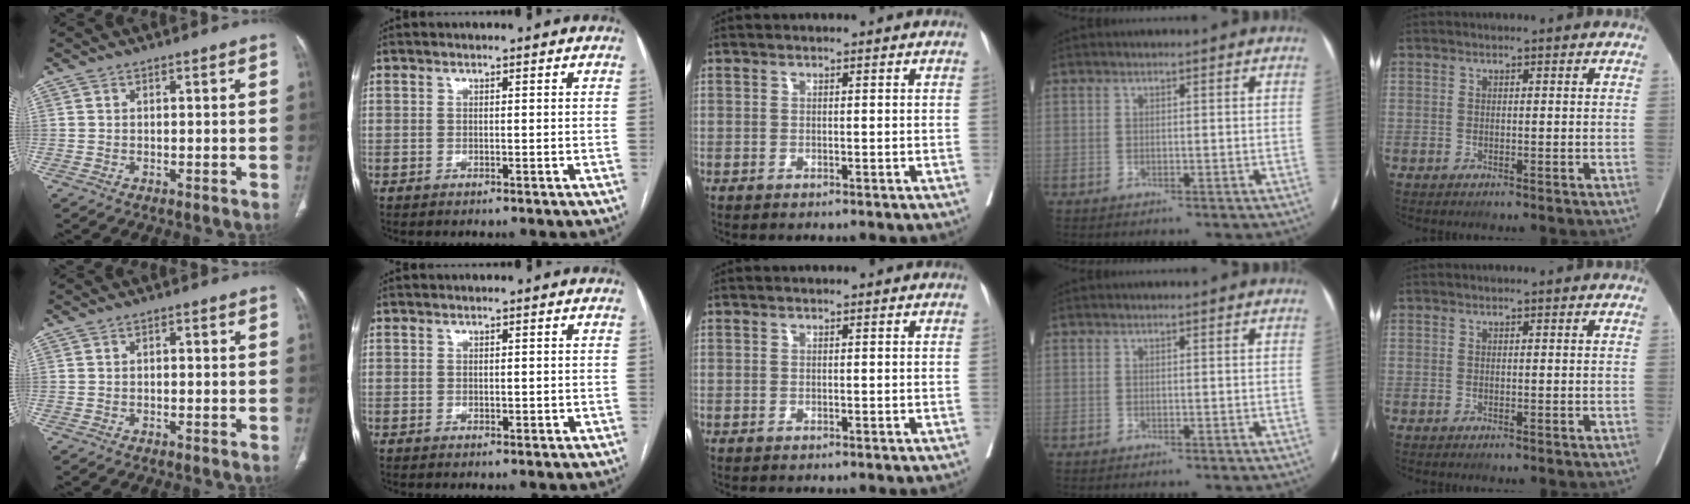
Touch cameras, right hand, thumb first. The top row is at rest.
{"thumb": {"total": 0.8, "force": [0.0, 0.5, 0.6], "torque": [-0.009, 0.004, -0.002]}, "index": {"total": 0.8, "force": [0.0, 0.6, 0.5], "torque": [-0.008, -0.001, 0.003]}}